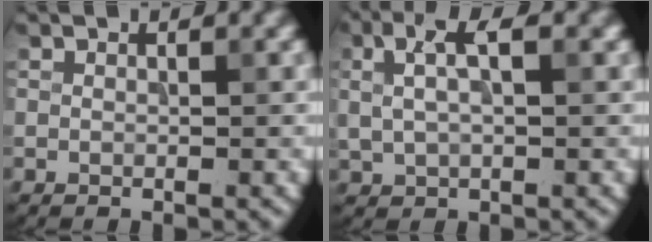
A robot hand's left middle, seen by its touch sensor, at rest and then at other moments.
{"total": 3.5, "force": [1.2, 1.5, 2.9], "torque": [-0.061, 0.007, 0.022]}